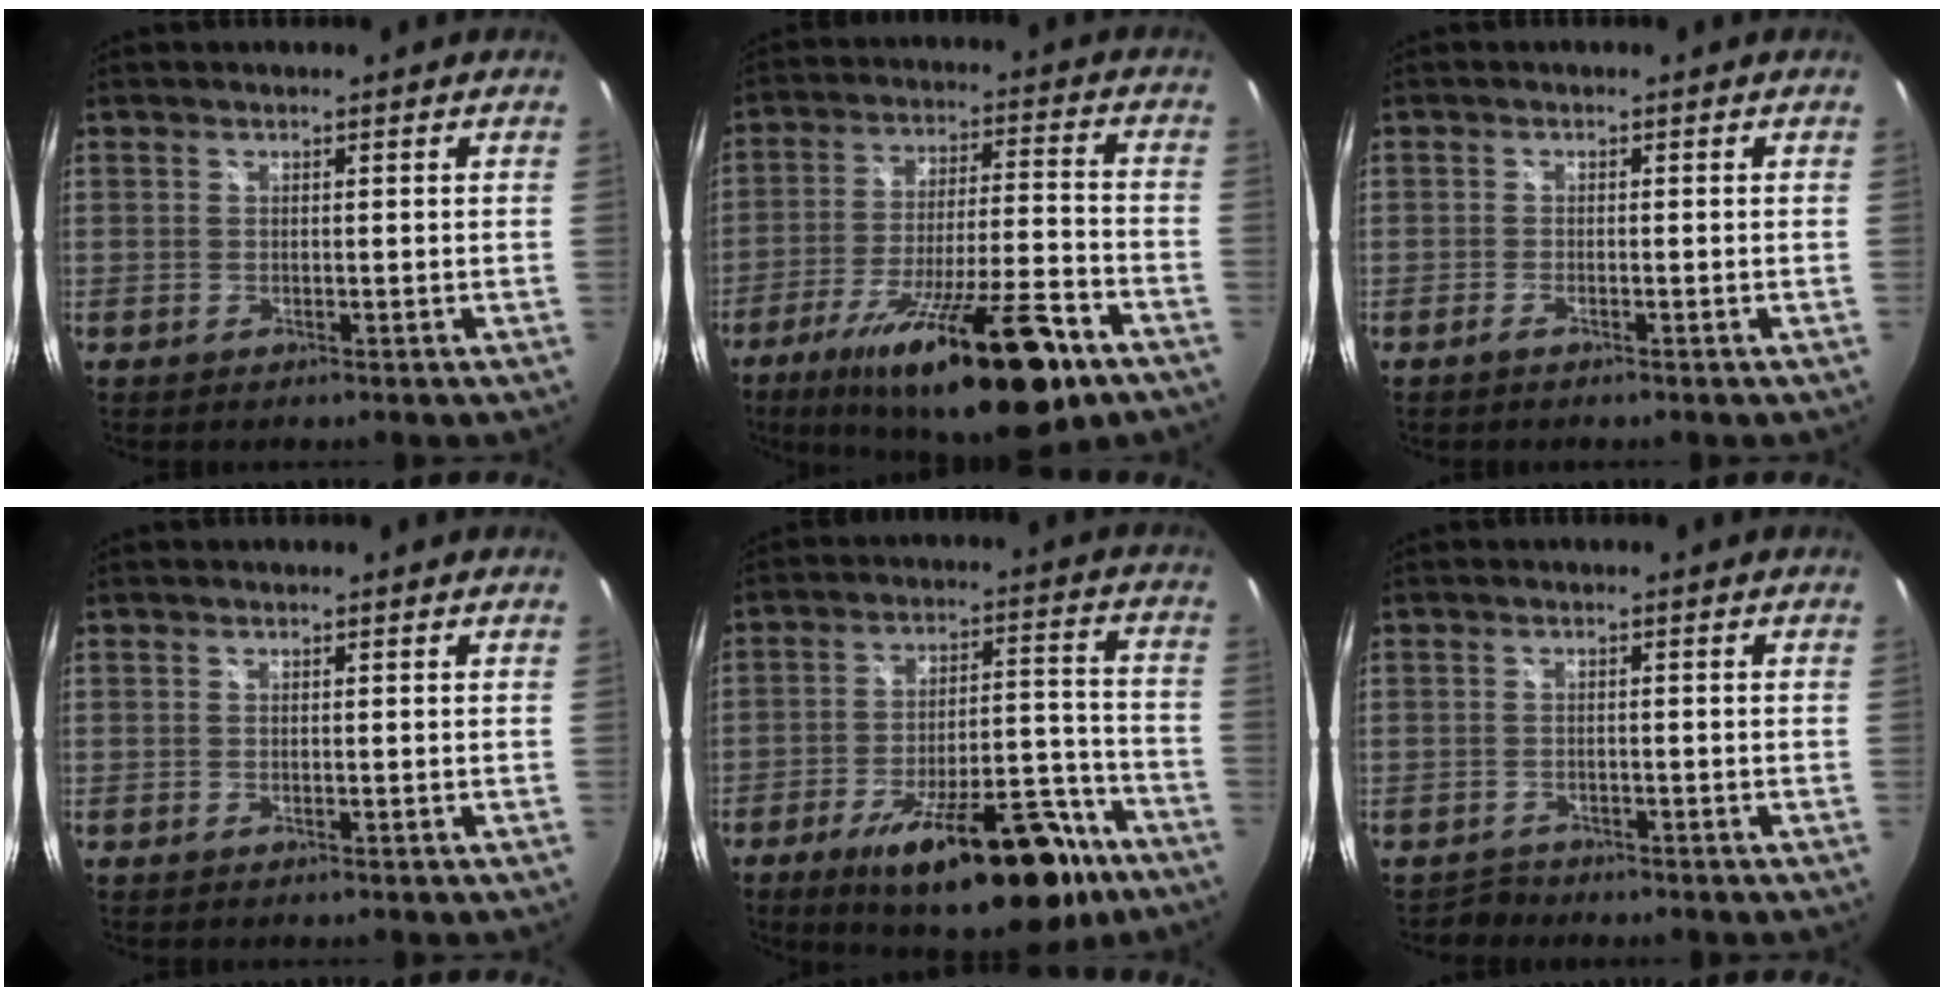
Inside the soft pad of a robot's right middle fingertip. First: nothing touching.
{"total": 23.5, "force": [-14.7, 4.7, 17.7], "torque": [-0.306, -0.041, -0.229]}
{"total": 1.0, "force": [-0.9, -0.1, 0.5], "torque": [-0.017, -0.001, -0.020]}
{"total": 0.0}
{"total": 23.3, "force": [-15.0, 7.8, 16.1], "torque": [-0.236, -0.004, -0.208]}
{"total": 1.9, "force": [-1.6, 1.0, -0.3], "torque": [0.002, 0.004, -0.029]}